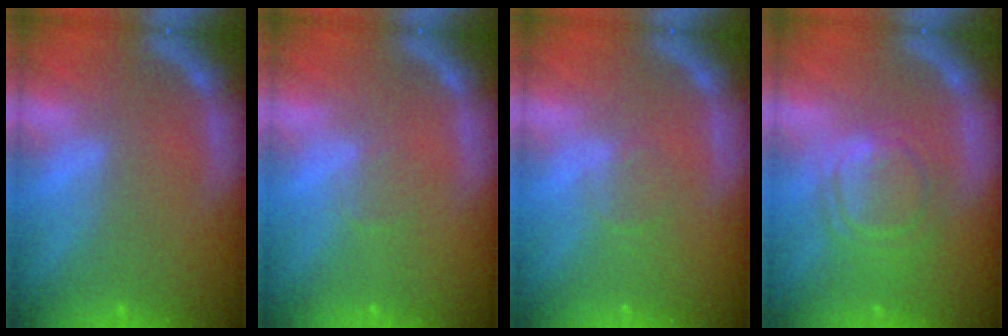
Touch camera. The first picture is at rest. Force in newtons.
{"total": 1.0}
{"total": 1.4}
{"total": 5.6}